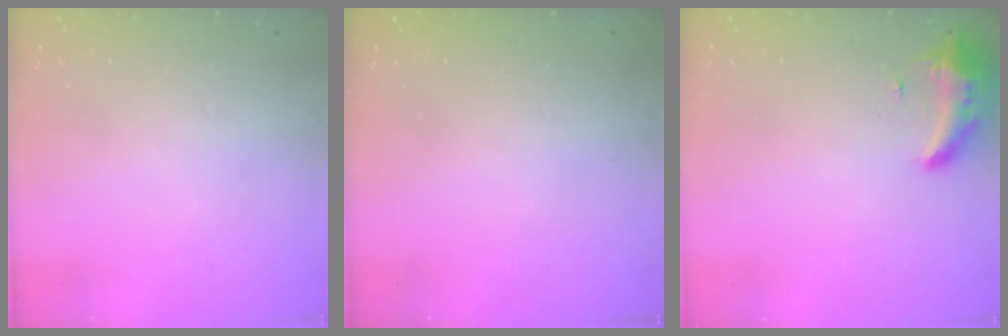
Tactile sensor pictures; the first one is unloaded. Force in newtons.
{"total": 0.0}
{"total": 12.2, "press": 9.7, "slide": 7.4}